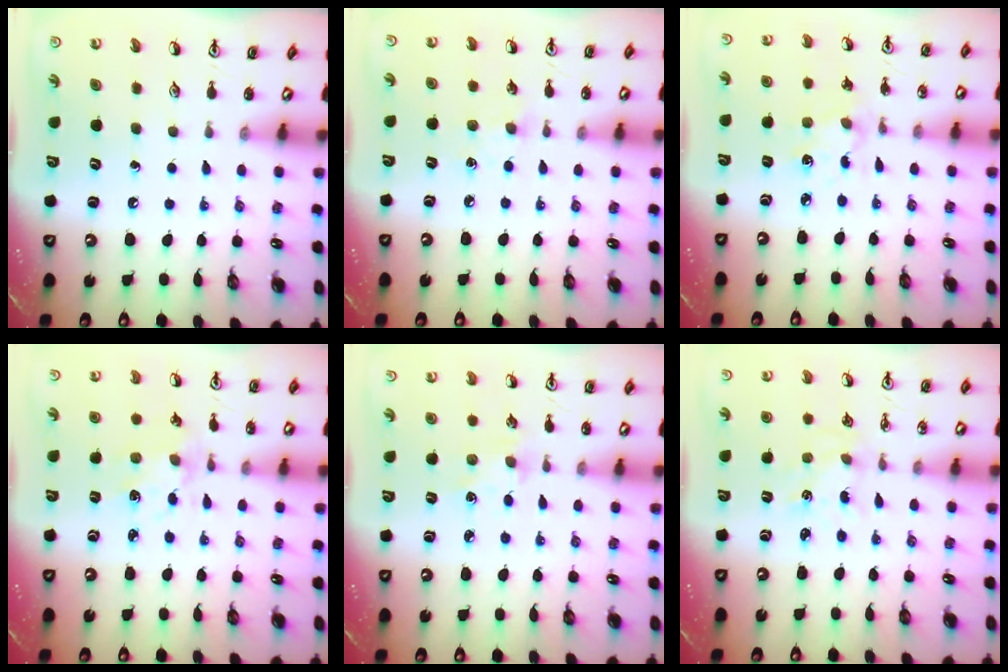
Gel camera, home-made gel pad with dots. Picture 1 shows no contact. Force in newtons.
{"total": 4.6, "press": 4.6, "slide": 0.5}
{"total": 2.2, "press": 2.2, "slide": 0.5}
{"total": 2.6, "press": 2.6, "slide": 0.4}
{"total": 3.0, "press": 3.0, "slide": 0.4}
{"total": 2.3, "press": 2.3, "slide": 0.3}